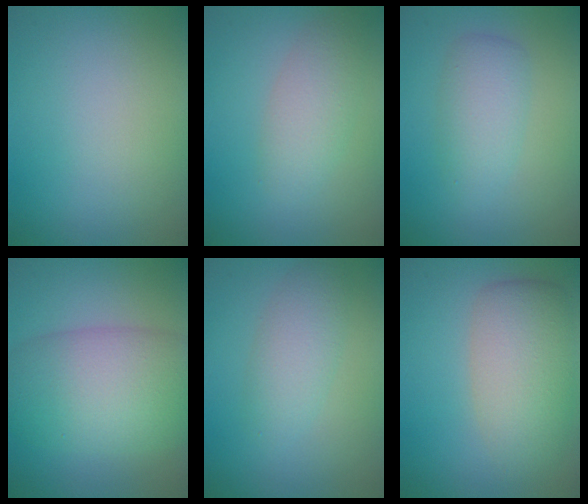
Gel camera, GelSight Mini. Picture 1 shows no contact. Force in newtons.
{"total": 3.0, "press": 3.0, "slide": 0.2}
{"total": 3.1, "press": 3.1, "slide": 0.1}
{"total": 9.6, "press": 9.6, "slide": 0.3}
{"total": 2.8, "press": 2.8, "slide": 0.1}
{"total": 5.6, "press": 5.6, "slide": 0.3}